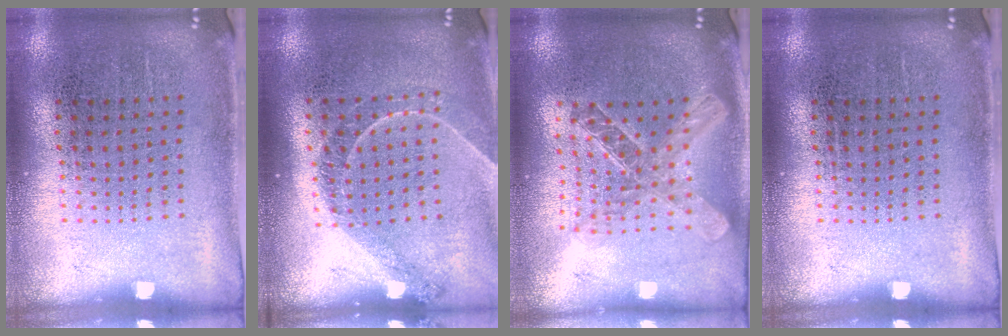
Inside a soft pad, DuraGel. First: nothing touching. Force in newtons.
{"total": 1.2, "press": 1.1, "slide": 0.4}
{"total": 2.0, "press": 1.7, "slide": 1.1}
{"total": 0.0}